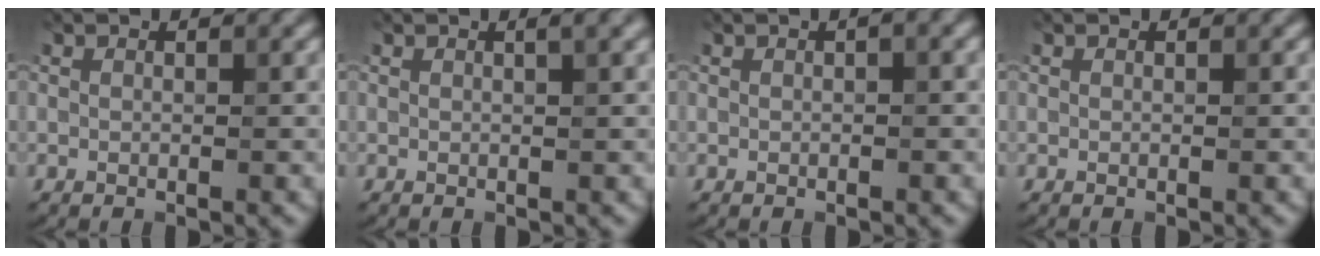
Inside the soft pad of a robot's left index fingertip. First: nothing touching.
{"total": 1.2, "force": [0.5, 0.3, 1.1], "torque": [-0.011, 0.006, 0.006]}
{"total": 0.7, "force": [0.1, 0.1, 0.7], "torque": [-0.011, 0.005, 0.003]}
{"total": 0.0}